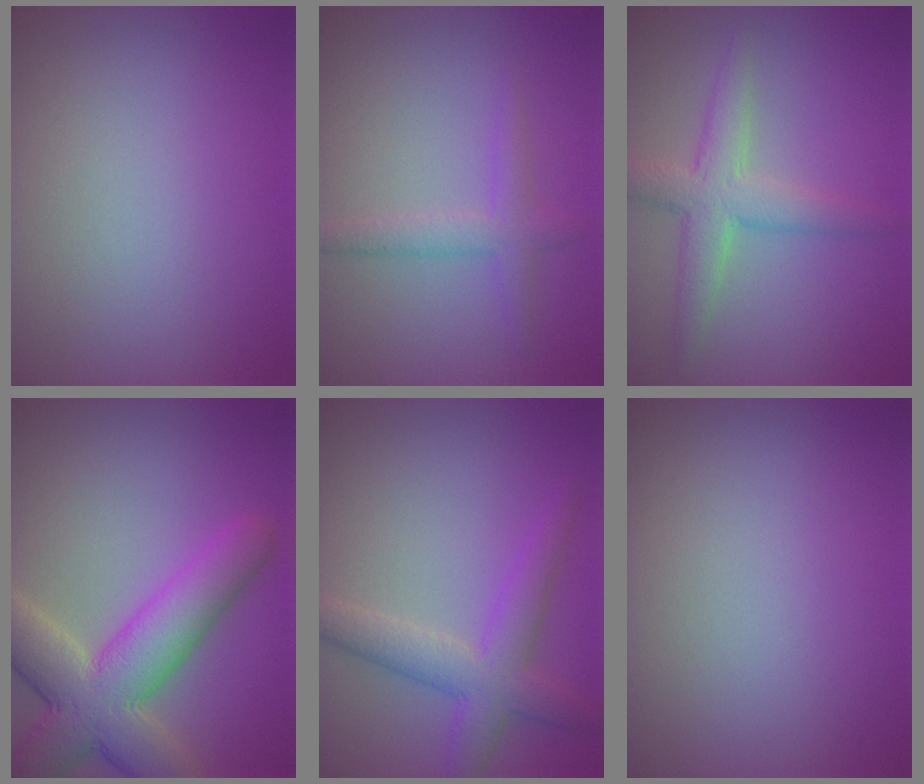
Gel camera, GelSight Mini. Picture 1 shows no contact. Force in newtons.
{"total": 2.4, "press": 2.4, "slide": 0.2}
{"total": 4.0, "press": 4.0, "slide": 0.2}
{"total": 9.0, "press": 9.0, "slide": 0.4}
{"total": 4.6, "press": 4.6, "slide": 0.0}
{"total": 0.0}